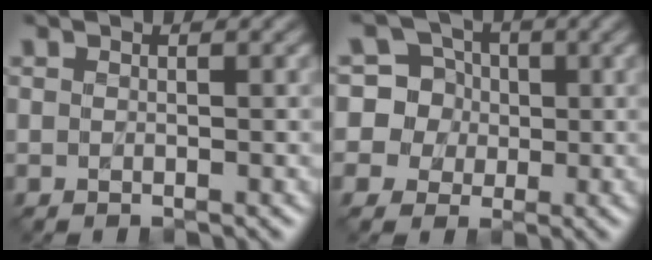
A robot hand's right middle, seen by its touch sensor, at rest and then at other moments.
{"total": 8.3, "force": [1.5, 7.9, 1.9], "torque": [-0.054, 0.040, 0.019]}